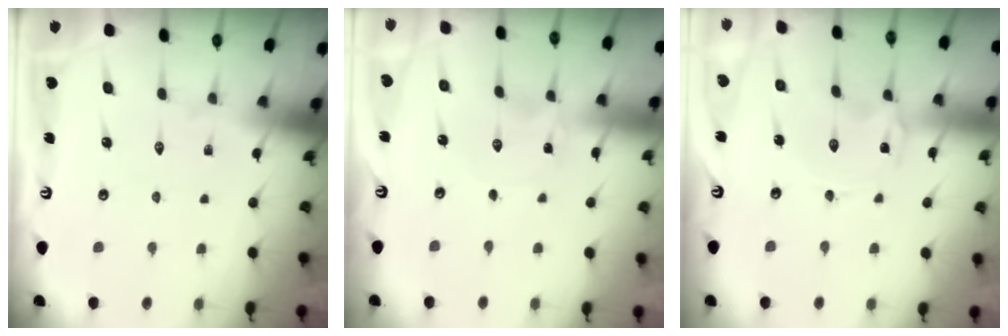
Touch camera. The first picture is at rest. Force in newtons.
{"total": 0.0}
{"total": 0.0}